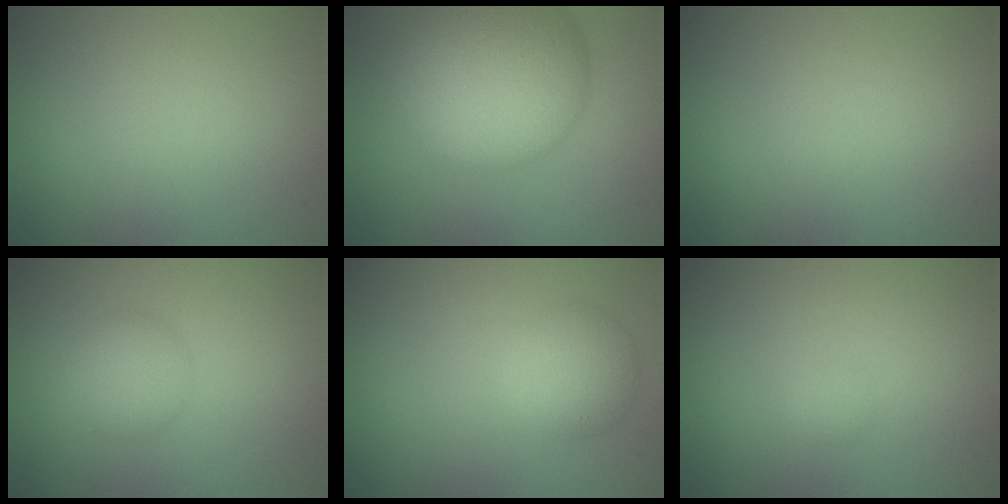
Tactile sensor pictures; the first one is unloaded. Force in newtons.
{"total": 13.3, "press": 13.3, "slide": 0.7}
{"total": 0.0}
{"total": 2.8, "press": 2.8, "slide": 0.0}
{"total": 3.2, "press": 3.2, "slide": 0.3}
{"total": 0.7, "press": 0.7, "slide": 0.1}